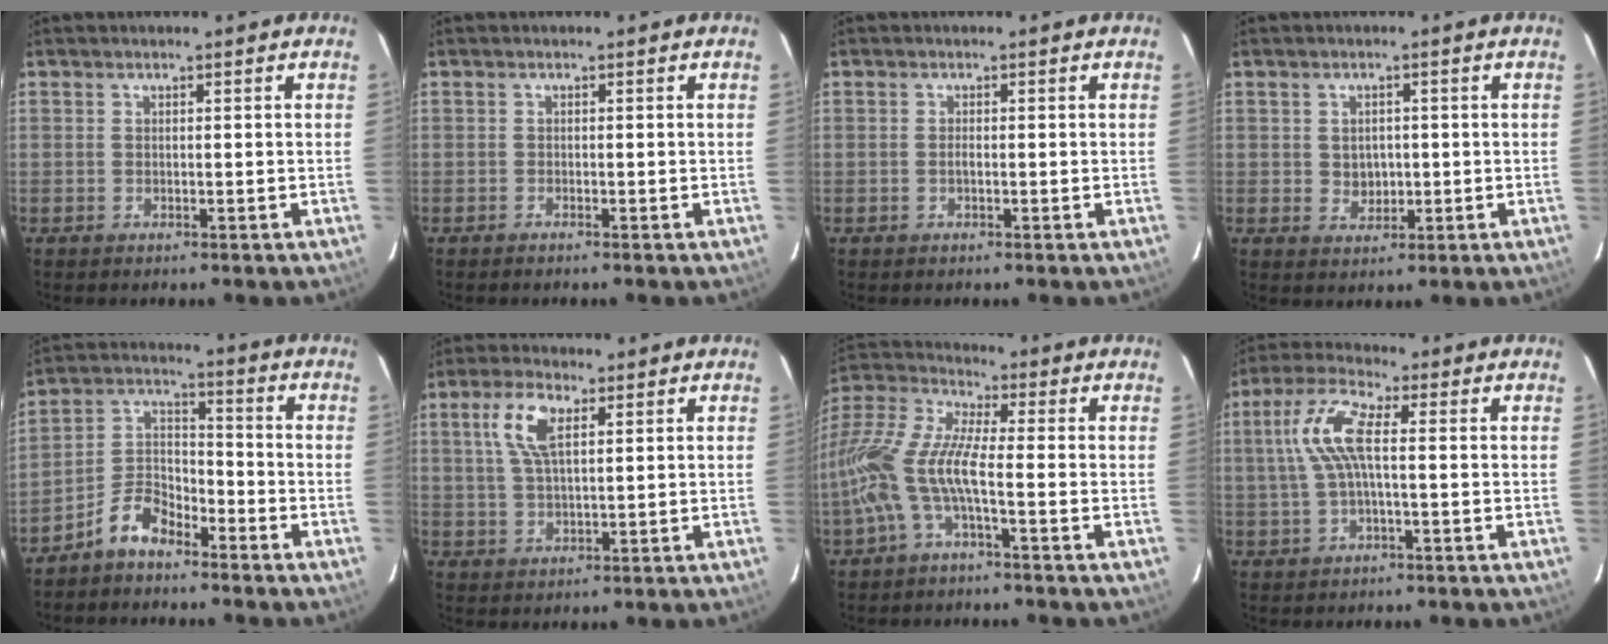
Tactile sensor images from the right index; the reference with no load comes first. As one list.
[{"total": 0.6, "force": [-0.6, 0.1, 0.1], "torque": [0.000, -0.001, -0.013]}, {"total": 0.7, "force": [-0.3, 0.2, 0.6], "torque": [-0.011, 0.000, -0.004]}, {"total": 3.4, "force": [0.0, 3.1, 1.5], "torque": [-0.024, 0.002, 0.006]}, {"total": 7.7, "force": [-5.9, 3.5, 3.6], "torque": [-0.084, 0.028, -0.117]}, {"total": 7.3, "force": [2.7, 2.8, 6.2], "torque": [-0.125, 0.012, 0.055]}, {"total": 14.0, "force": [-4.2, 3.2, 13.0], "torque": [-0.269, -0.006, -0.089]}, {"total": 9.0, "force": [0.7, 2.6, 8.6], "torque": [-0.180, 0.015, 0.015]}]